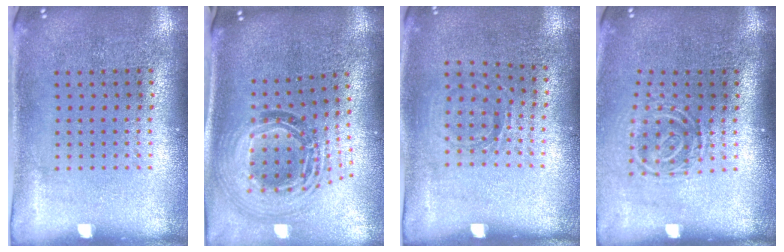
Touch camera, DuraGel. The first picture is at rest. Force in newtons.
{"total": 1.6, "press": 1.4, "slide": 0.8}
{"total": 0.8, "press": 0.7, "slide": 0.3}
{"total": 1.7, "press": 1.2, "slide": 1.3}